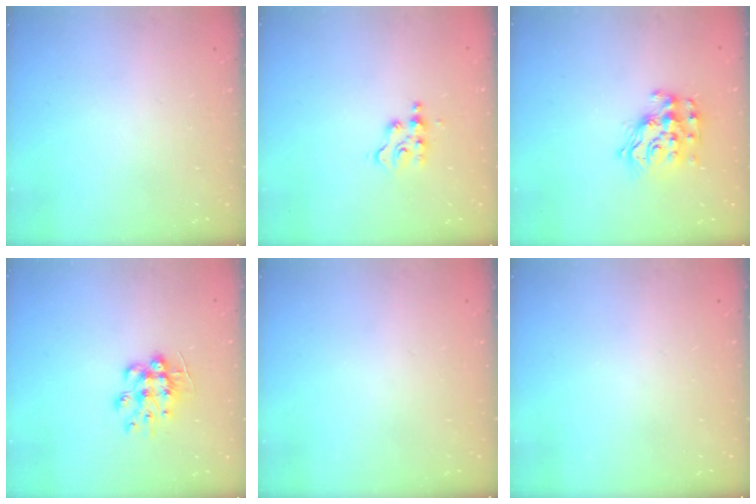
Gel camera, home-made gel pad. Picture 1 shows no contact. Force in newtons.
{"total": 4.4, "press": 4.4, "slide": 0.6}
{"total": 11.8, "press": 11.8, "slide": 0.7}
{"total": 9.3, "press": 9.3, "slide": 0.7}
{"total": 0.0}
{"total": 0.0}